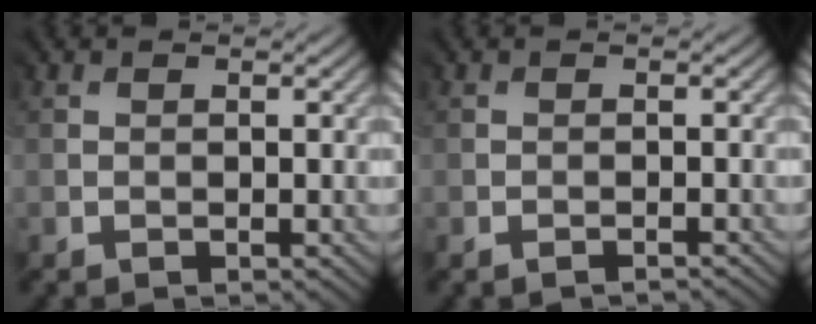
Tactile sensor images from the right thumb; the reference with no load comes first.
{"total": 1.4, "force": [-0.8, -1.0, -0.7], "torque": [0.010, 0.001, -0.017]}